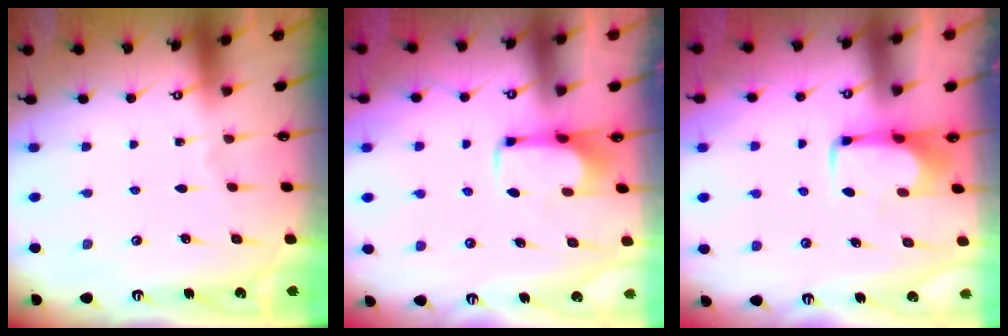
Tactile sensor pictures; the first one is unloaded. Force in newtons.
{"total": 1.9, "press": 1.8, "slide": 0.4}
{"total": 1.5, "press": 1.5, "slide": 0.2}